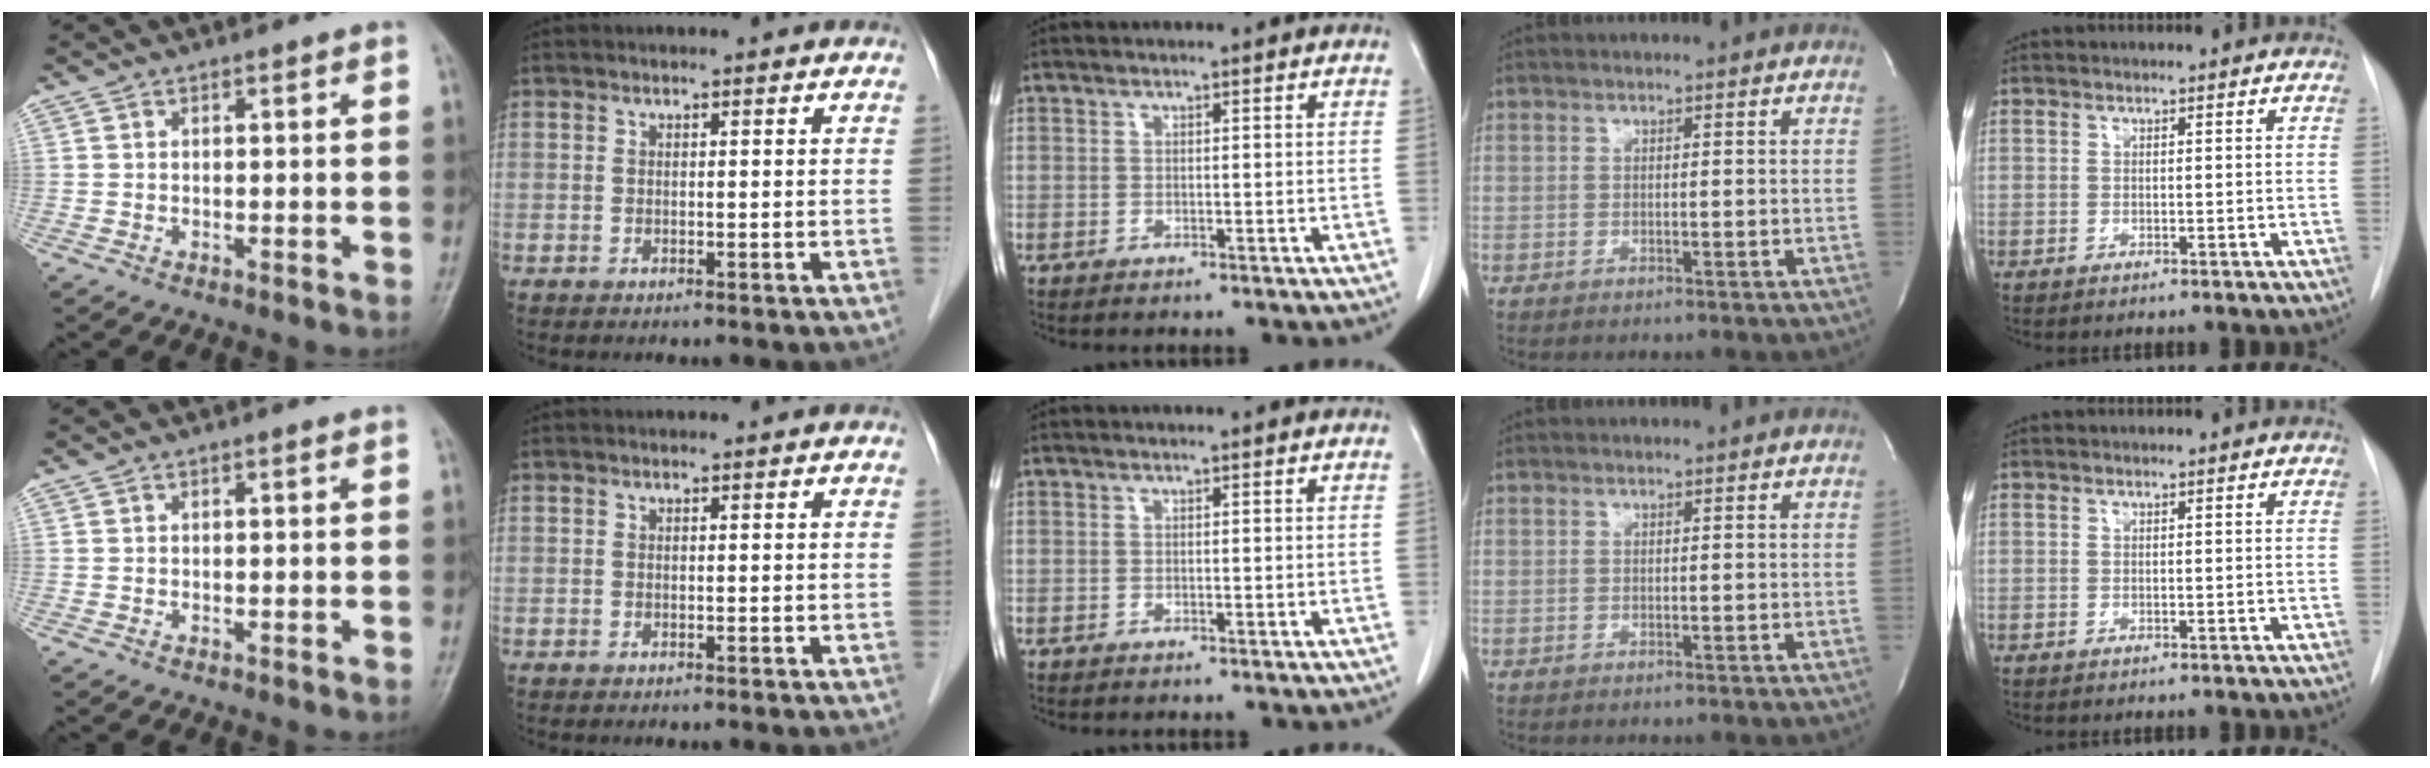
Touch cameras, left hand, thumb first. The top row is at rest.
{}